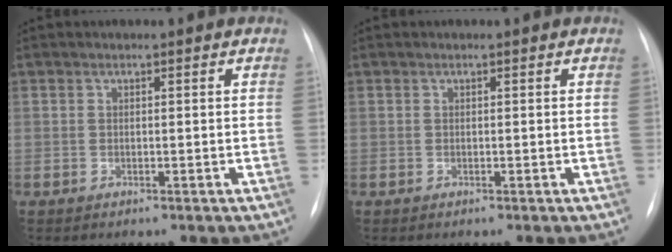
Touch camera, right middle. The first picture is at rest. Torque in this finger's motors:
{"motor_torque": [-0.35, 0.02, -0.04, 0.00]}